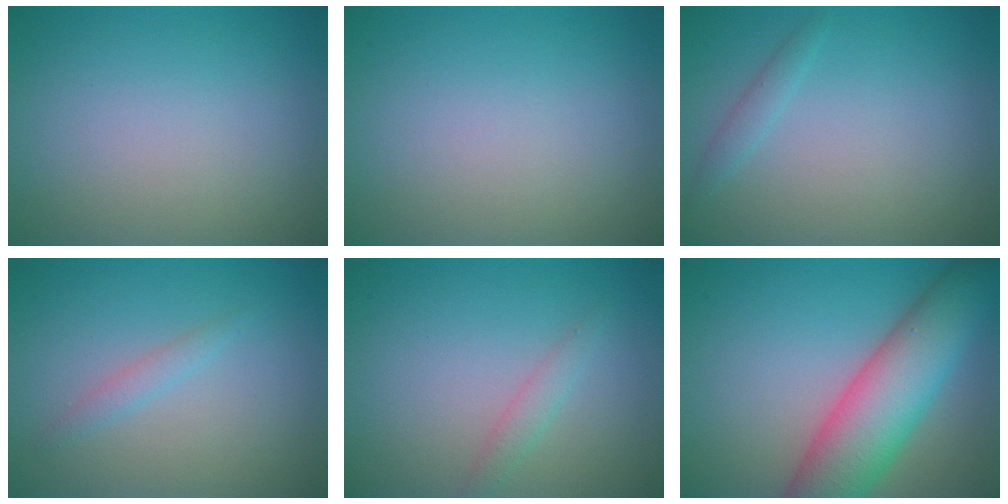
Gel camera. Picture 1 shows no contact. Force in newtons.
{"total": 0.0}
{"total": 1.0, "press": 1.0, "slide": 0.1}
{"total": 1.1, "press": 1.1, "slide": 0.1}
{"total": 1.3, "press": 1.3, "slide": 0.0}
{"total": 9.3, "press": 9.3, "slide": 0.4}